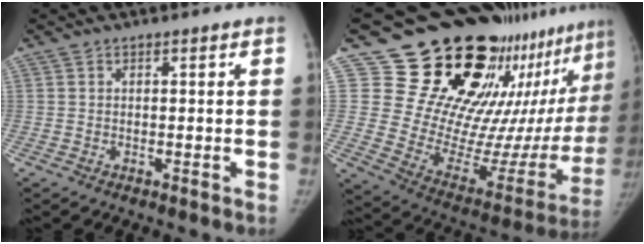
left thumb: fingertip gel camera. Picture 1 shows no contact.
{"total": 31.6, "force": [21.7, 13.5, 18.6], "torque": [-0.244, -0.122, 0.312]}